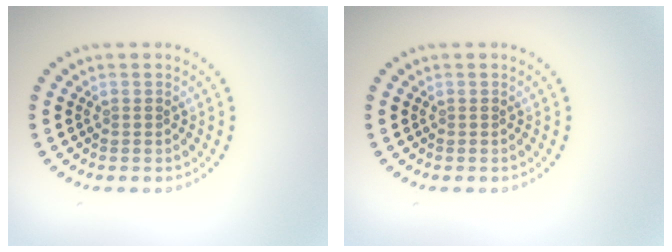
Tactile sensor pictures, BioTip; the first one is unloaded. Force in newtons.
{"total": 0.0}